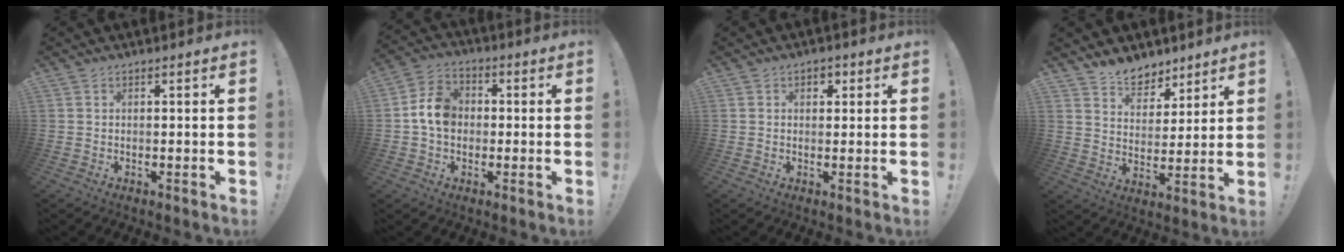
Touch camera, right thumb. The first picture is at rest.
{"total": 9.8, "force": [0.0, 7.6, 6.1], "torque": [-0.099, 0.021, 0.006]}
{"total": 2.4, "force": [0.8, 1.8, 1.3], "torque": [-0.005, 0.000, 0.008]}
{"total": 9.1, "force": [7.5, 4.8, 2.0], "torque": [-0.040, -0.054, 0.147]}